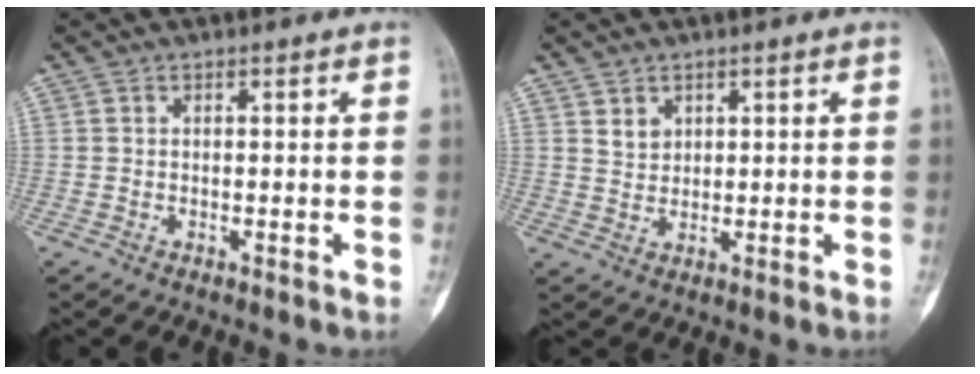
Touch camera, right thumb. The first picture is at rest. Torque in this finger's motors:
{"motor_torque": [-0.13, 0.10, -0.04, 0.03, 0.01]}